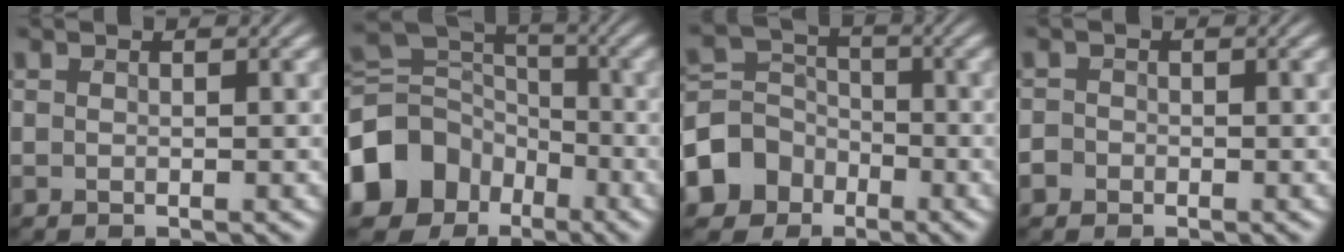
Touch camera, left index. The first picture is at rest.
{"total": 9.7, "force": [-4.6, 7.6, 4.0], "torque": [-0.089, -0.001, -0.102]}
{"total": 5.9, "force": [-3.0, 4.9, 1.4], "torque": [-0.020, 0.008, -0.081]}
{"total": 1.2, "force": [-0.7, 1.0, 0.2], "torque": [0.000, 0.002, -0.012]}